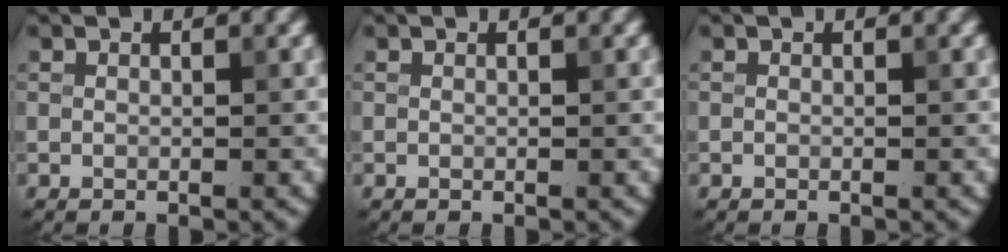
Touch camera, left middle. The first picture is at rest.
{"total": 0.0}
{"total": 0.0}